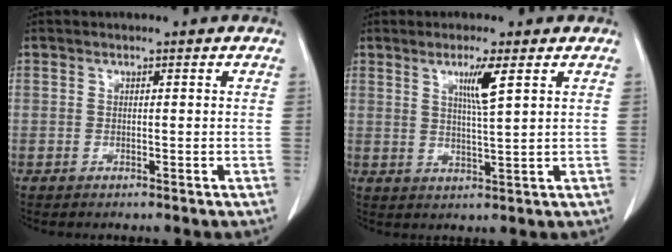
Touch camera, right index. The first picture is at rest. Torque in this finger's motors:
{"motor_torque": [0.18, 0.10, 0.05, 0.07]}